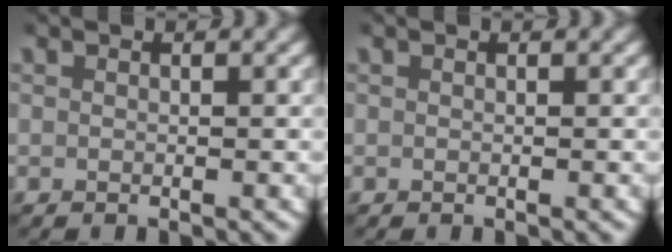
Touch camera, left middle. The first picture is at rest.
{"total": 0.0}